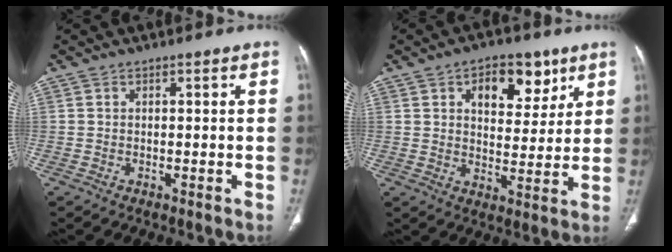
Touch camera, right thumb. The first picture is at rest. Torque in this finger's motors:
{"motor_torque": [-0.74, 0.97, 0.06, 0.11, 0.16]}